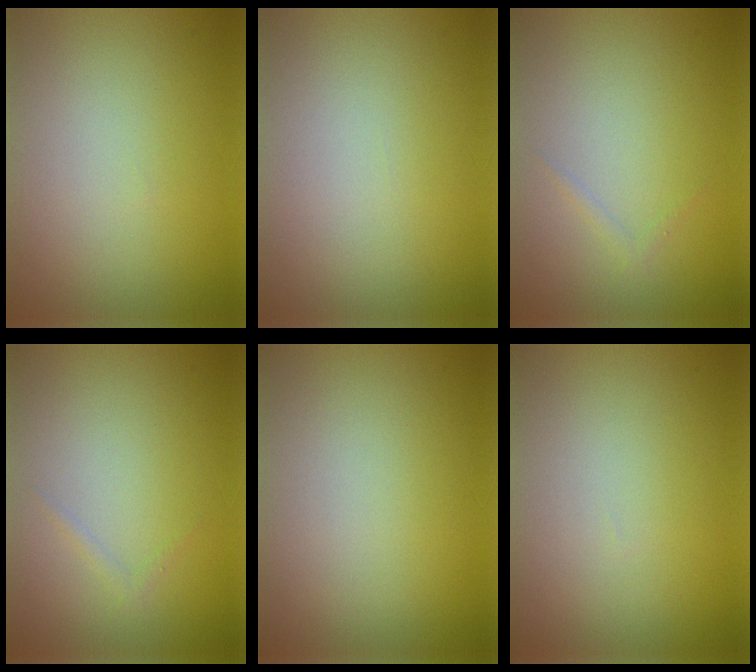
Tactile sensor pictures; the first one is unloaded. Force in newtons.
{"total": 0.0}
{"total": 0.6, "press": 0.6, "slide": 0.0}
{"total": 0.6, "press": 0.6, "slide": 0.0}
{"total": 0.0}
{"total": 0.0}